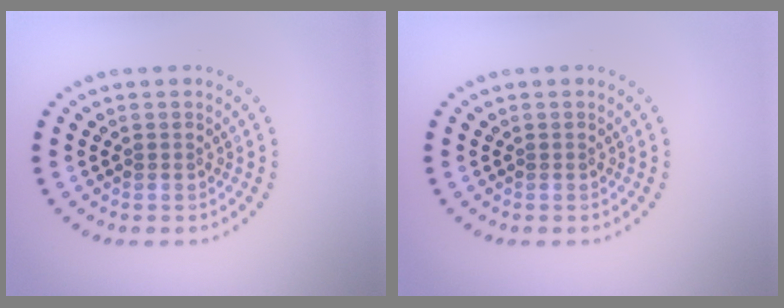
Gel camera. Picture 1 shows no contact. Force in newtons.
{"total": 0.0}